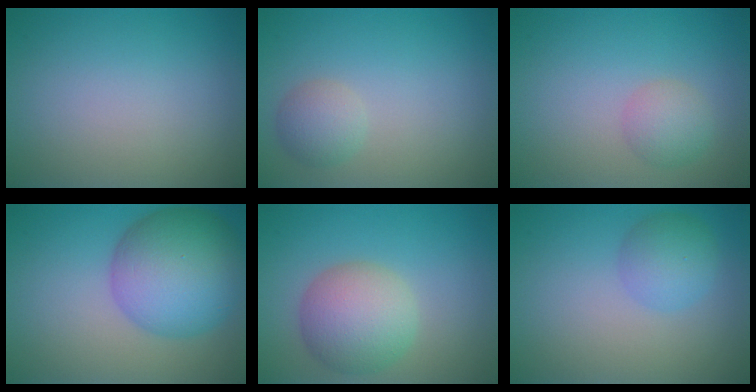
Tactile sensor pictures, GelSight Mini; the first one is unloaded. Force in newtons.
{"total": 2.1, "press": 2.1, "slide": 0.0}
{"total": 2.1, "press": 2.1, "slide": 0.1}
{"total": 9.6, "press": 9.6, "slide": 0.3}
{"total": 5.8, "press": 5.8, "slide": 0.4}
{"total": 2.9, "press": 2.9, "slide": 0.1}